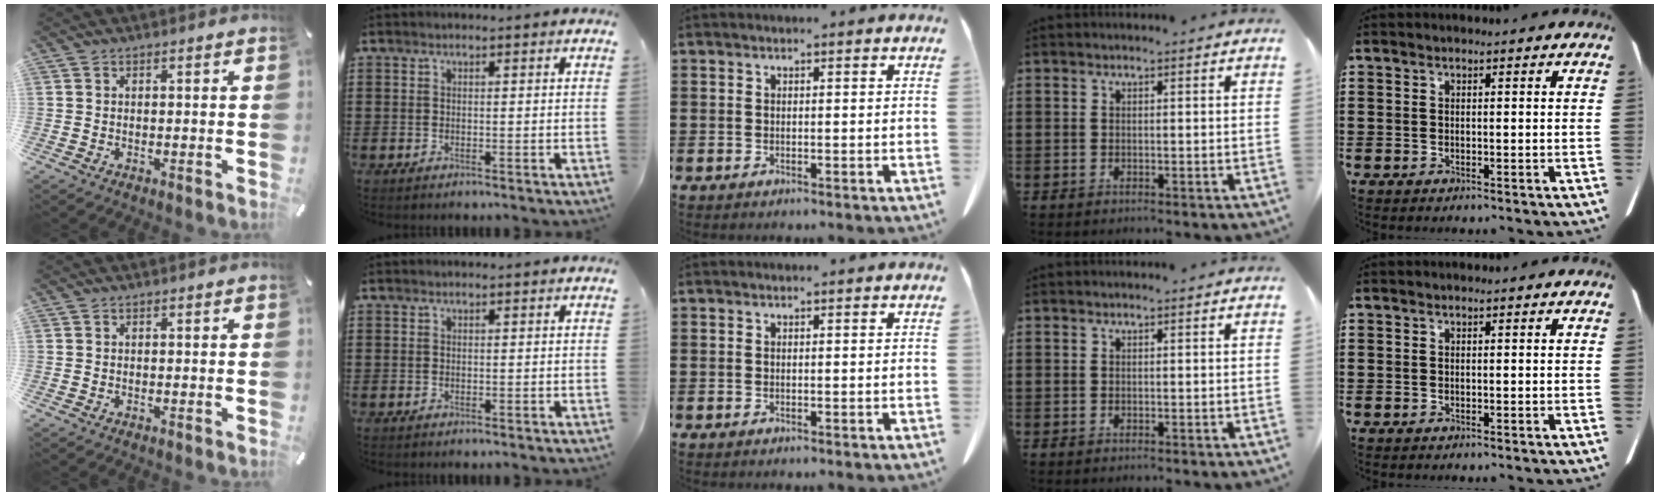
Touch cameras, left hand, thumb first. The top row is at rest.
{}